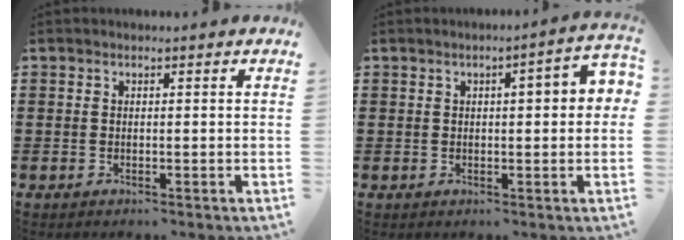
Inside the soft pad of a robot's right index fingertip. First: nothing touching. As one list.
[{"total": 3.1, "force": [0.3, 0.6, 3.0], "torque": [-0.046, 0.001, 0.001]}]